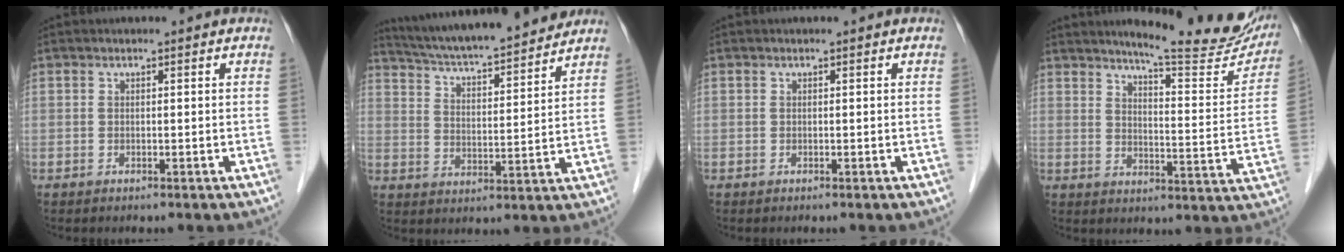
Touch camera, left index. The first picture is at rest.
{"total": 17.5, "force": [15.9, 1.2, 7.0], "torque": [-0.119, 0.013, 0.245]}
{"total": 0.0}
{"total": 18.7, "force": [16.6, 1.9, 8.4], "torque": [-0.103, -0.062, 0.198]}